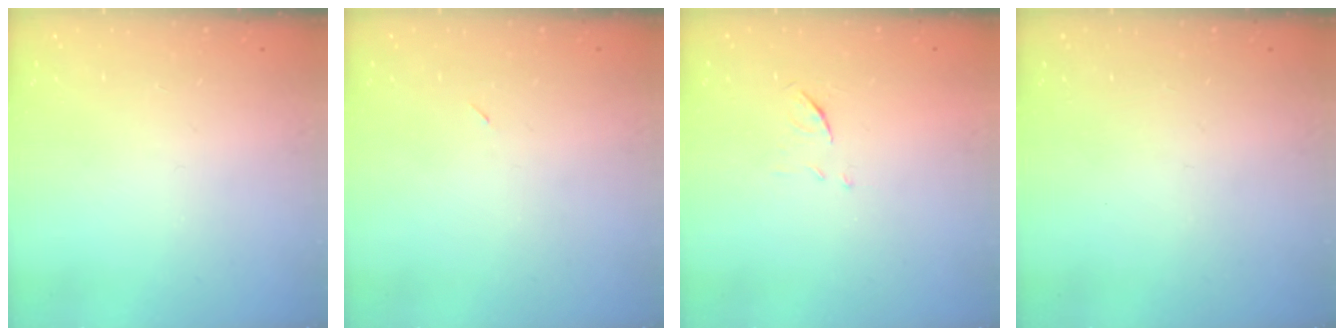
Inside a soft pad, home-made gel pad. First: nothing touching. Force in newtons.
{"total": 2.3, "press": 1.9, "slide": 1.2}
{"total": 6.3, "press": 6.3, "slide": 0.6}
{"total": 0.0}